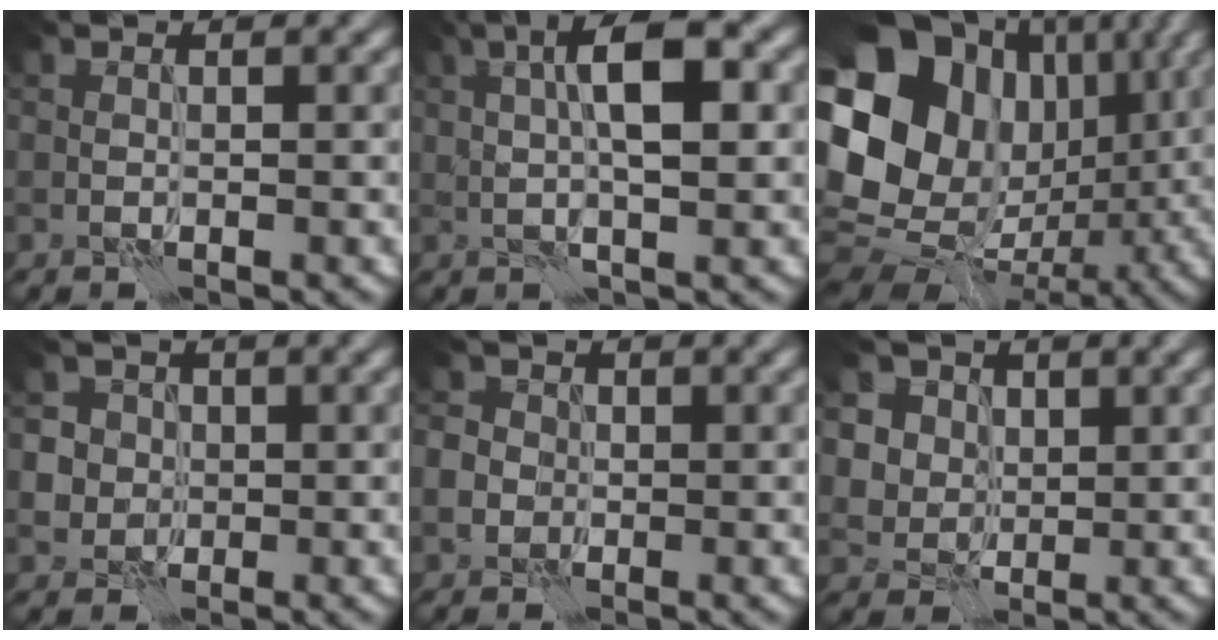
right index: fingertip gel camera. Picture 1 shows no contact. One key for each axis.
{"total": 6.2, "fx": 1.2, "fy": 1.7, "fz": 5.9, "tx": -0.099, "ty": 0.011, "tz": 0.017}
{"total": 21.7, "fx": 2.7, "fy": 18.0, "fz": 11.8, "tx": -0.241, "ty": -0.003, "tz": 0.037}
{"total": 5.1, "fx": 1.0, "fy": 4.8, "fz": 1.7, "tx": -0.021, "ty": 0.031, "tz": -0.001}
{"total": 3.0, "fx": 0.1, "fy": 2.8, "fz": 1.2, "tx": -0.006, "ty": 0.015, "tz": -0.018}
{"total": 8.3, "fx": 4.2, "fy": 6.3, "fz": 3.4, "tx": -0.074, "ty": 0.010, "tz": 0.059}